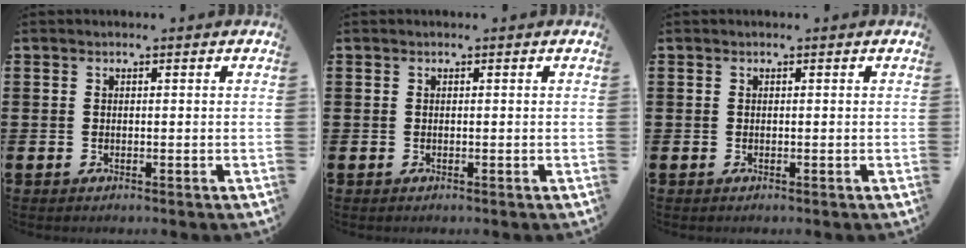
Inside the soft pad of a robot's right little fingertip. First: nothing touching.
{"total": 0.0}
{"total": 0.0}